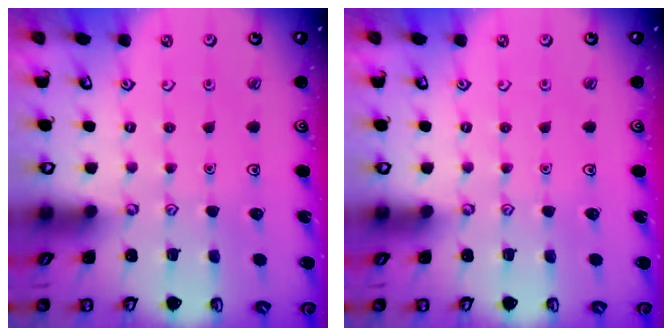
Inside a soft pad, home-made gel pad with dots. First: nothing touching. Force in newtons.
{"total": 0.0}